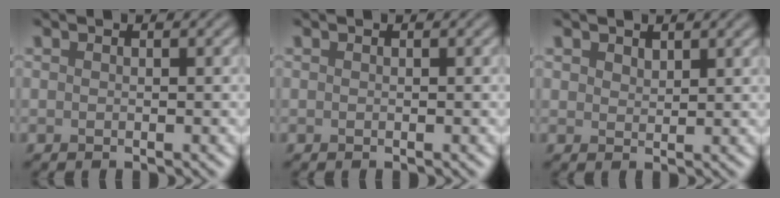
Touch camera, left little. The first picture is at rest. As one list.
[{"total": 0.0}, {"total": 1.3, "force": [0.9, 0.7, 0.5], "torque": [-0.015, -0.002, 0.016]}]